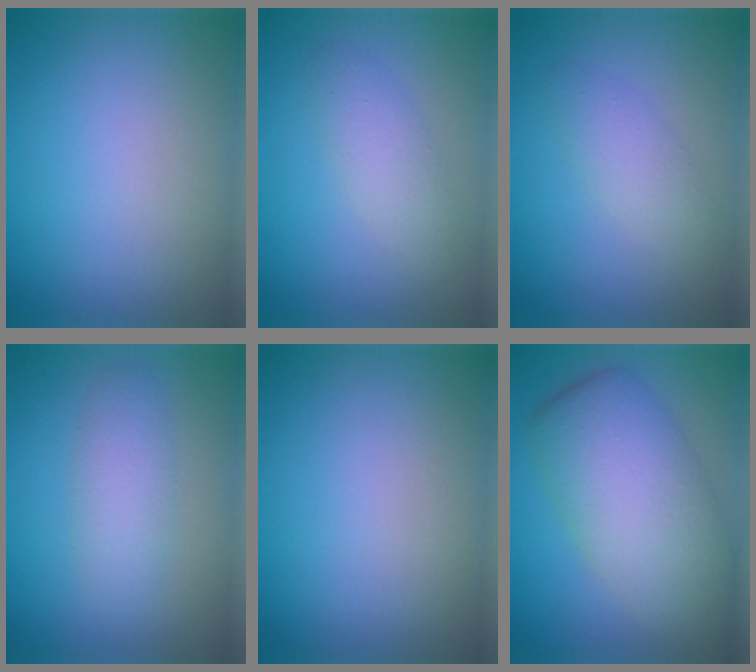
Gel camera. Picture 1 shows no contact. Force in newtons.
{"total": 2.3, "press": 2.3, "slide": 0.0}
{"total": 2.2, "press": 2.2, "slide": 0.0}
{"total": 2.7, "press": 2.7, "slide": 0.1}
{"total": 0.0}
{"total": 8.7, "press": 8.7, "slide": 0.5}